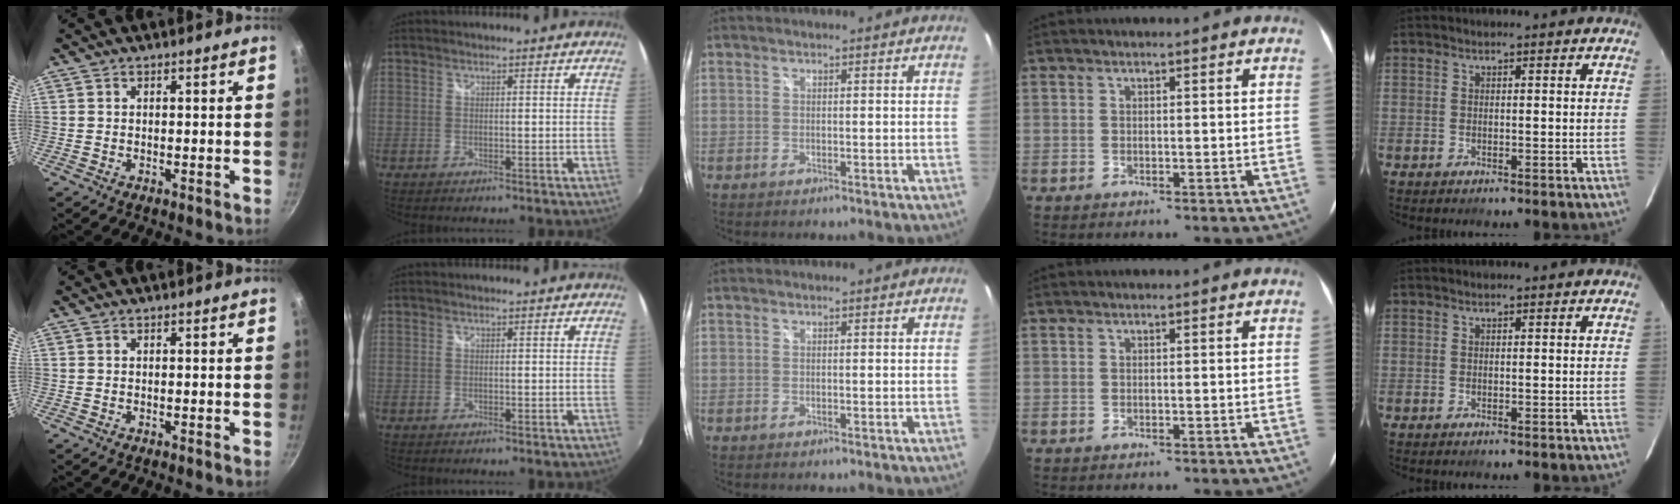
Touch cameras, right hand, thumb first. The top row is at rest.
{}